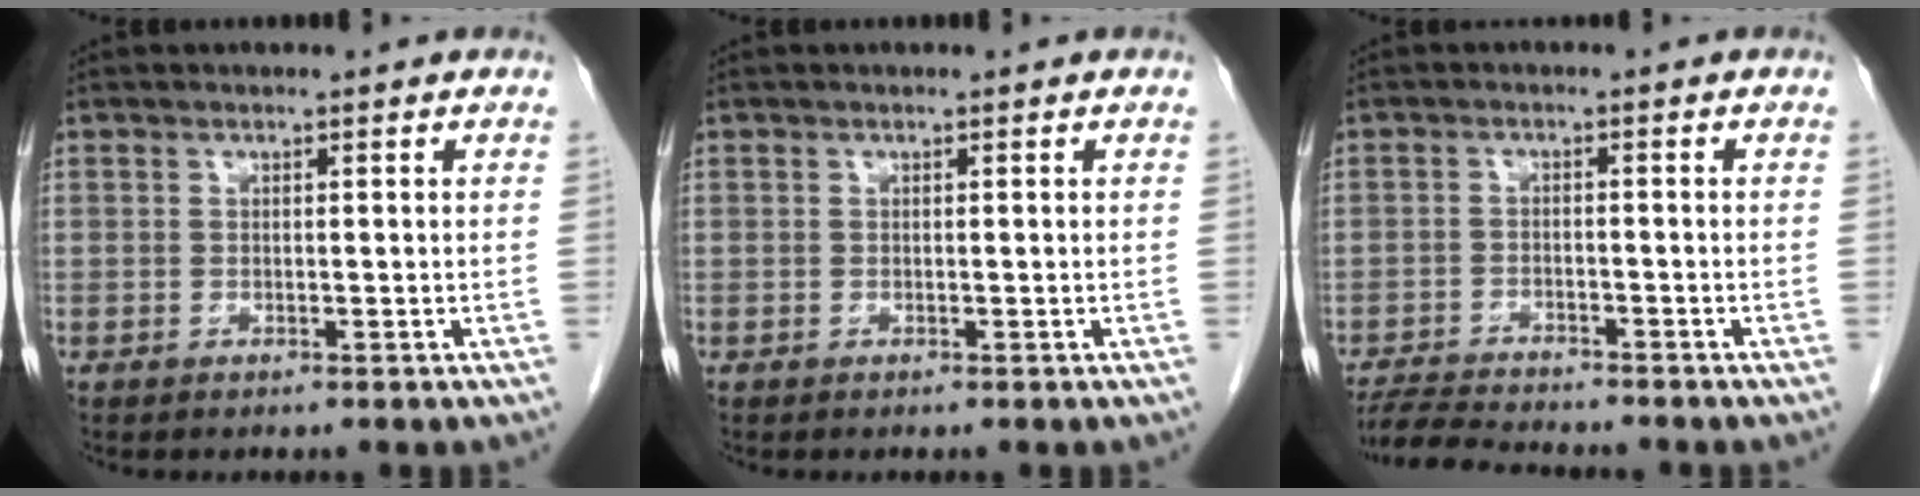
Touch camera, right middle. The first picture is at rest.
{"total": 0.0}
{"total": 7.4, "force": [-7.0, 0.3, 2.2], "torque": [-0.038, -0.014, -0.118]}